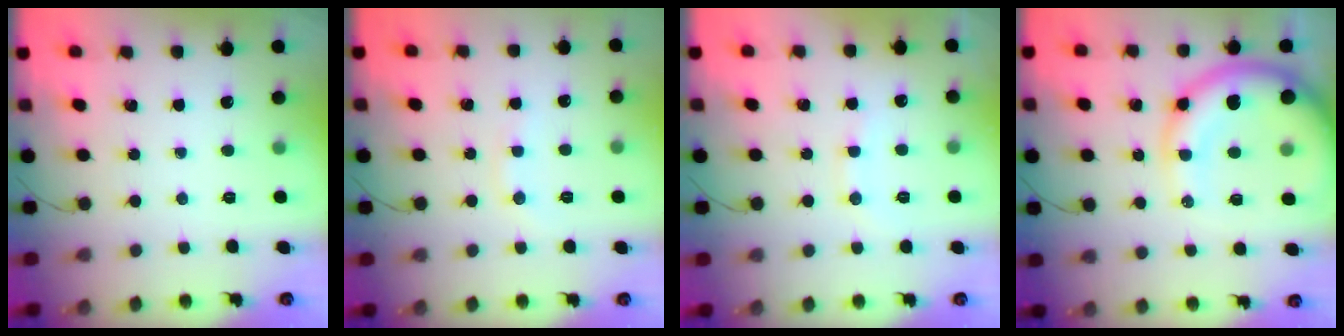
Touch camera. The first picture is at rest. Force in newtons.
{"total": 5.3, "press": 5.1, "slide": 1.6}
{"total": 7.5, "press": 7.4, "slide": 1.1}
{"total": 14.5, "press": 13.9, "slide": 3.9}